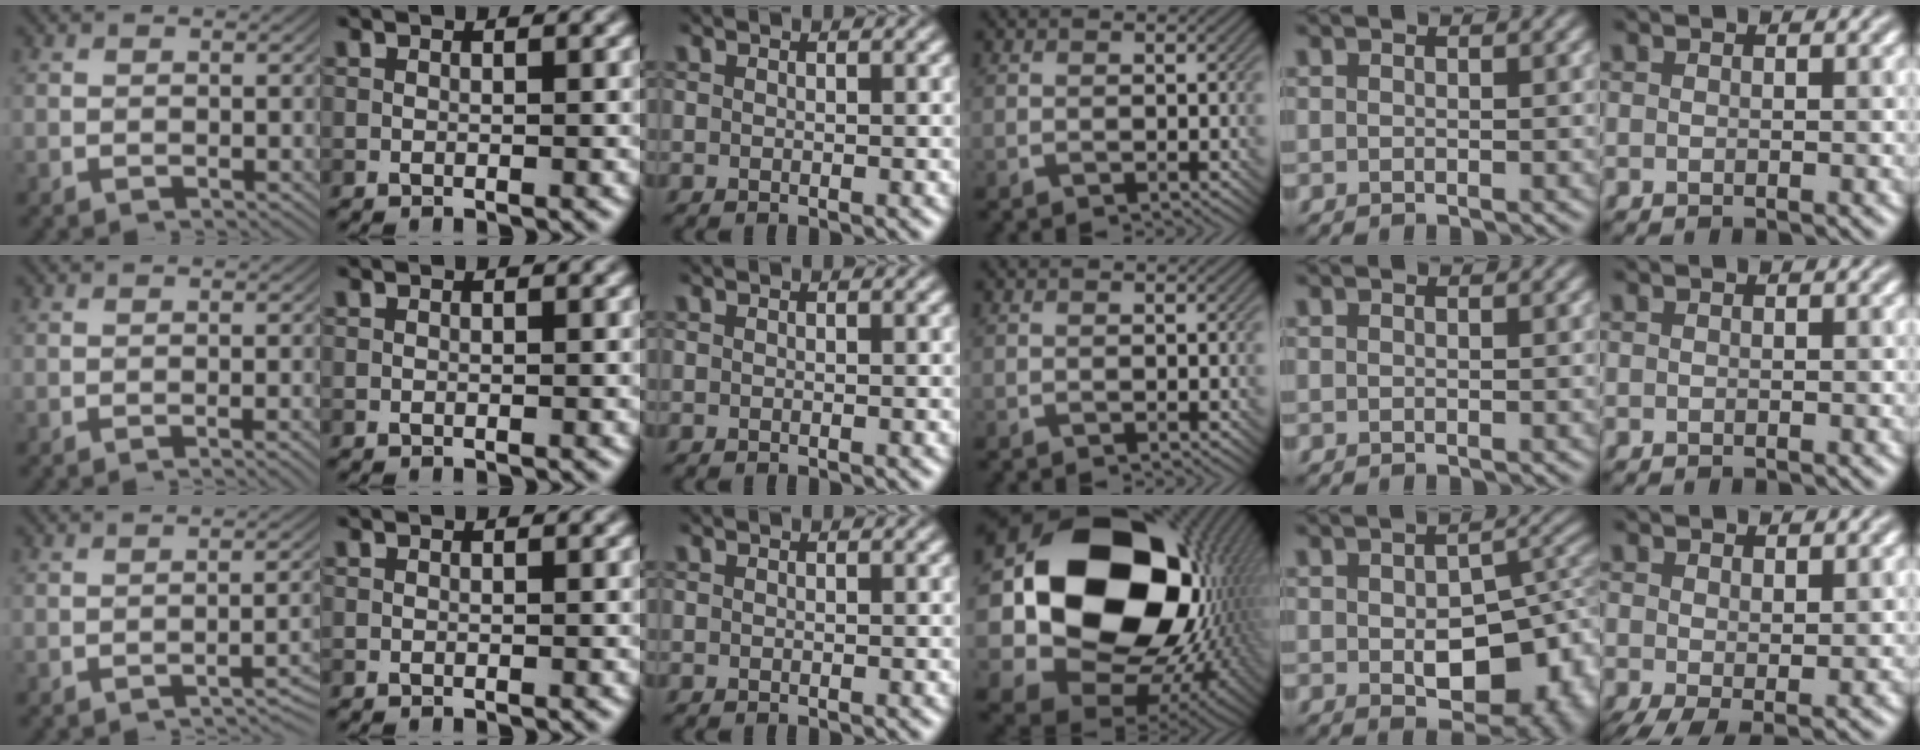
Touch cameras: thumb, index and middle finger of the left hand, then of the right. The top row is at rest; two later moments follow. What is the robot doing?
{"motion": "screw", "object": "bottle cap"}